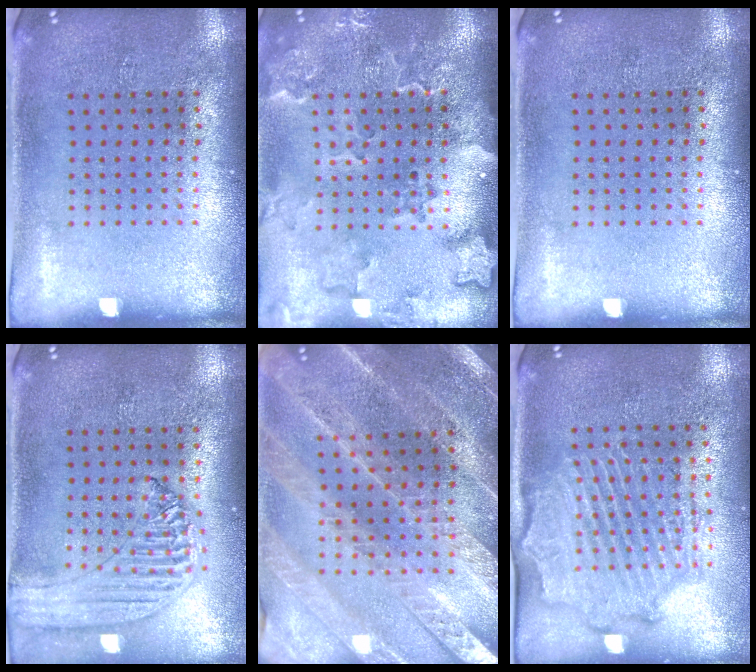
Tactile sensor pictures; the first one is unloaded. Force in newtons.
{"total": 2.7, "press": 2.4, "slide": 1.2}
{"total": 0.0}
{"total": 1.4, "press": 1.3, "slide": 0.3}
{"total": 2.5, "press": 2.5, "slide": 0.3}
{"total": 2.1, "press": 2.1, "slide": 0.5}